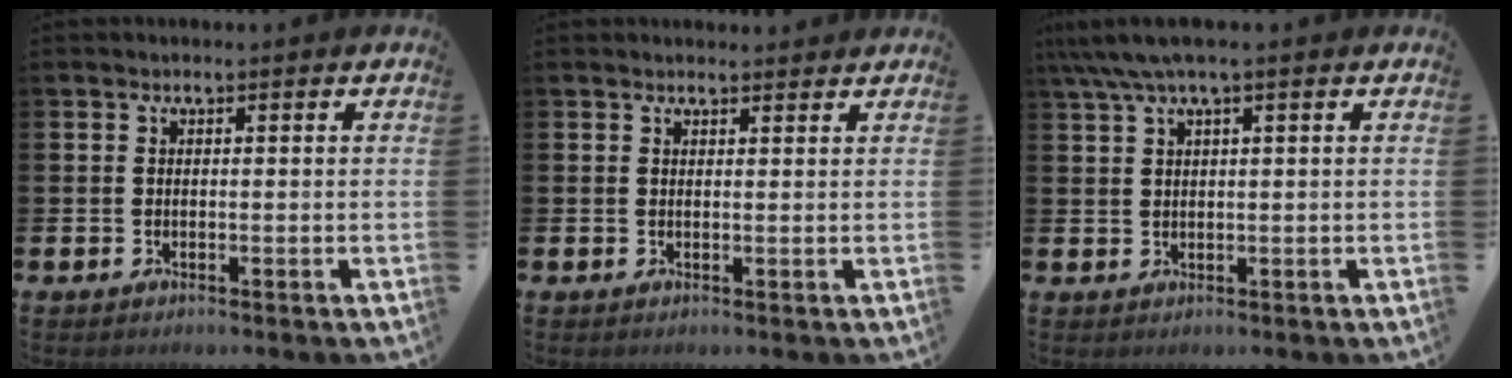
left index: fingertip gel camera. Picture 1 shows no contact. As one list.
[{"total": 1.5, "force": [1.4, 0.1, 0.0], "torque": [0.010, -0.008, 0.024]}, {"total": 3.1, "force": [1.9, 0.4, 2.4], "torque": [-0.053, 0.004, 0.035]}]